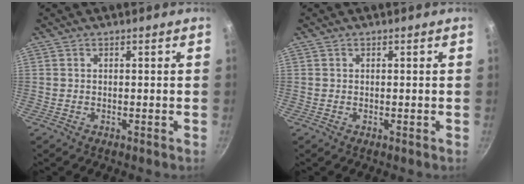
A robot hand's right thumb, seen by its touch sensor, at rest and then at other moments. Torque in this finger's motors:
{"motor_torque": [-0.25, 0.03, -0.30, 0.09, 0.00]}